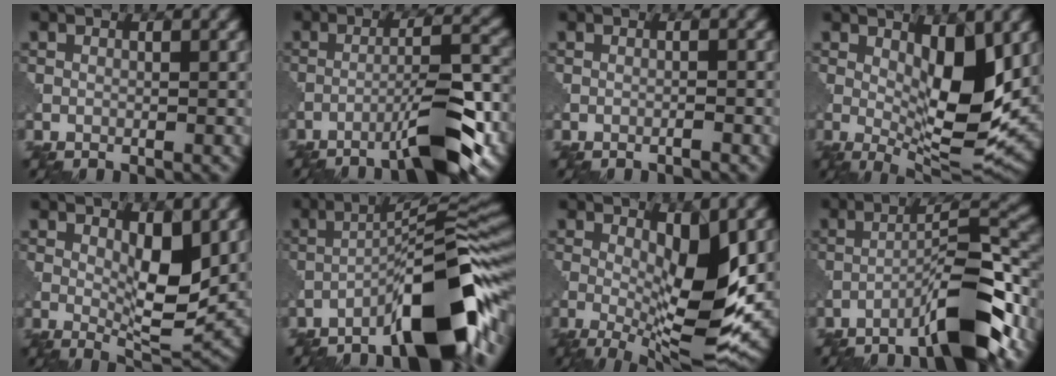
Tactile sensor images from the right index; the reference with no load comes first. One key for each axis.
{"total": 7.1, "fx": -4.4, "fy": 0.9, "fz": 5.5, "tx": -0.079, "ty": 0.015, "tz": -0.074}
{"total": 0.7, "fx": -0.5, "fy": 0.1, "fz": 0.4, "tx": 0.000, "ty": -0.001, "tz": -0.013}
{"total": 8.4, "fx": 1.3, "fy": 2.8, "fz": 7.8, "tx": -0.124, "ty": -0.010, "tz": 0.030}
{"total": 5.4, "fx": 1.2, "fy": 1.6, "fz": 5.0, "tx": -0.078, "ty": -0.011, "tz": 0.027}
{"total": 12.6, "fx": -7.1, "fy": 2.5, "fz": 10.1, "tx": -0.144, "ty": 0.016, "tz": -0.115}
{"total": 8.7, "fx": 0.1, "fy": 2.4, "fz": 8.3, "tx": -0.140, "ty": -0.010, "tz": 0.005}
{"total": 8.6, "fx": -5.4, "fy": 1.4, "fz": 6.5, "tx": -0.098, "ty": 0.017, "tz": -0.093}